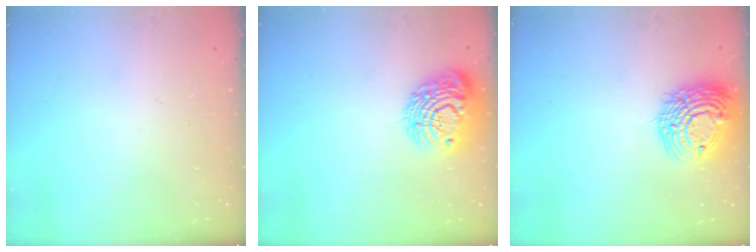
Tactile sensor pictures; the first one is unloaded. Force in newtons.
{"total": 13.3, "press": 13.3, "slide": 0.8}
{"total": 17.1, "press": 17.1, "slide": 1.4}